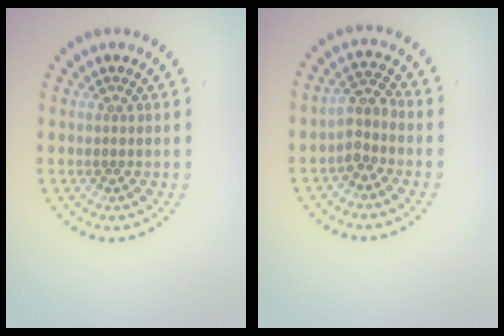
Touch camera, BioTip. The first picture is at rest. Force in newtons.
{"total": 2.3, "press": 1.8, "slide": 1.5}